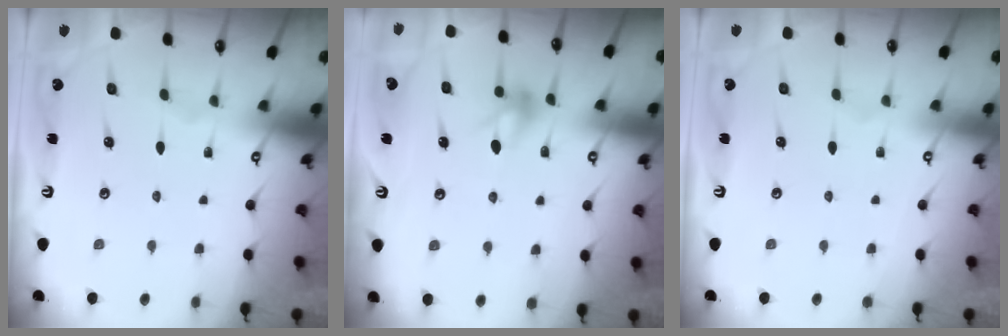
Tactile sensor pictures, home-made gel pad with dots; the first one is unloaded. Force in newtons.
{"total": 5.5, "press": 5.4, "slide": 1.1}
{"total": 4.0, "press": 4.0, "slide": 0.2}